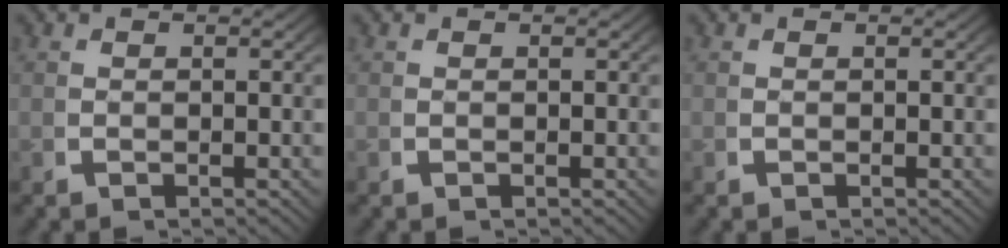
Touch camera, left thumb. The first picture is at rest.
{"total": 0.0}
{"total": 0.0}